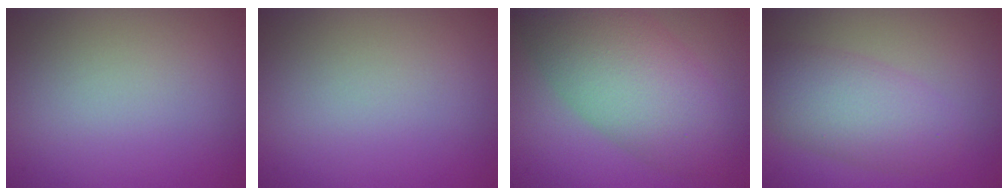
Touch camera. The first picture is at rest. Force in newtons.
{"total": 0.0}
{"total": 8.5, "press": 8.5, "slide": 0.0}
{"total": 5.1, "press": 5.1, "slide": 0.2}